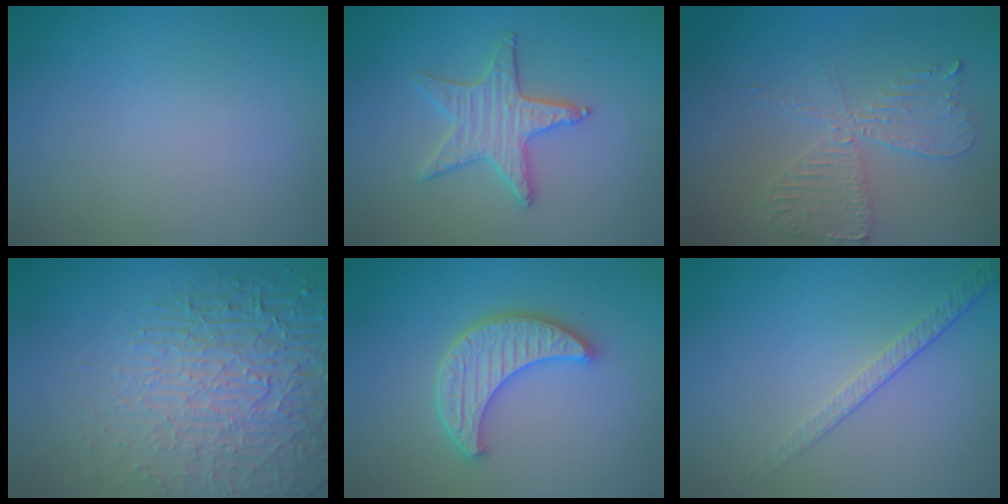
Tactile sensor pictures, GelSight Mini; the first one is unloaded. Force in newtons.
{"total": 3.3, "press": 3.3, "slide": 0.3}
{"total": 4.1, "press": 3.5, "slide": 2.1}
{"total": 8.1, "press": 5.6, "slide": 5.8}
{"total": 4.5, "press": 4.0, "slide": 2.1}
{"total": 1.9, "press": 1.4, "slide": 1.3}